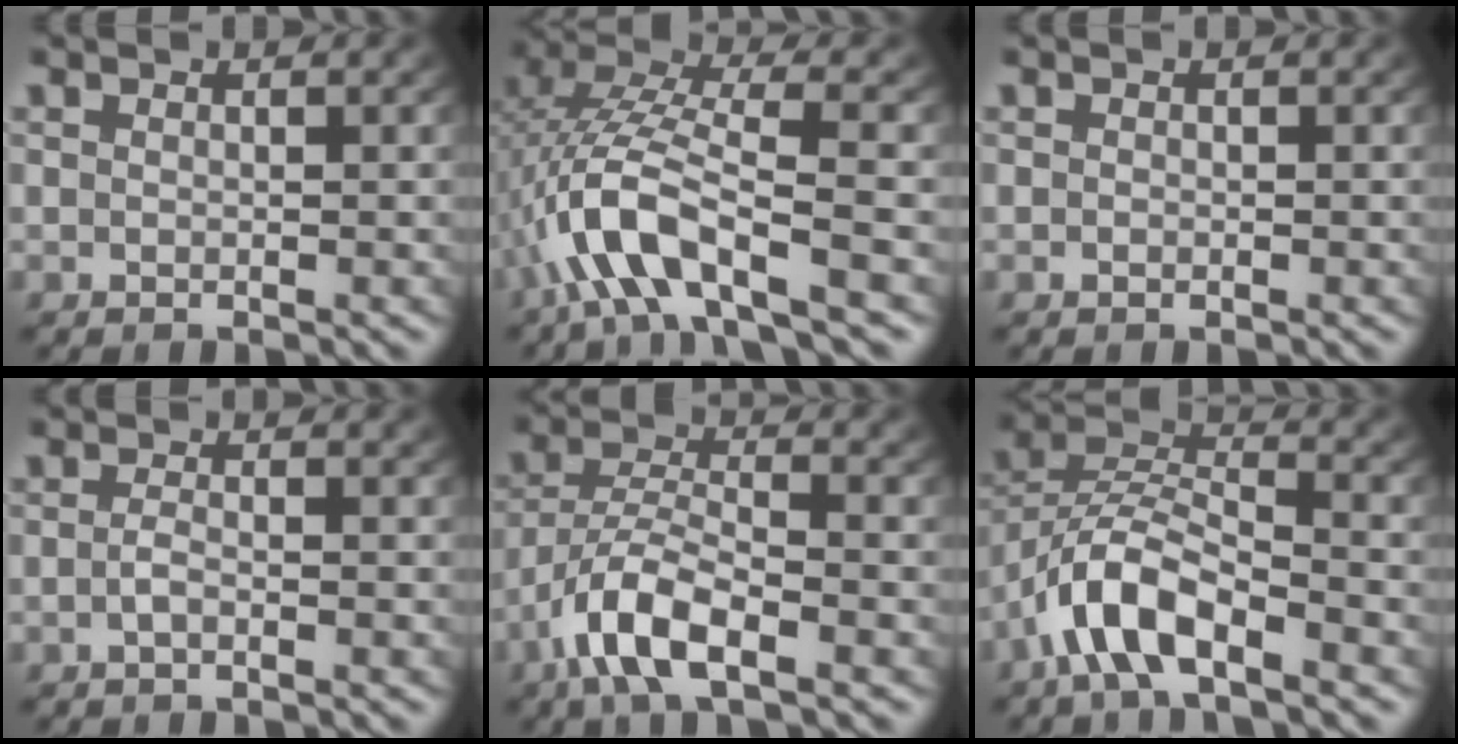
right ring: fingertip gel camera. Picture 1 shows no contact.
{"total": 6.6, "force": [-1.4, 3.2, 5.6], "torque": [-0.152, -0.019, -0.015]}
{"total": 0.0}
{"total": 1.1, "force": [-0.8, -0.1, 0.8], "torque": [-0.023, -0.009, -0.010]}
{"total": 5.1, "force": [-2.5, 1.9, 4.0], "torque": [-0.092, -0.018, -0.036]}
{"total": 6.5, "force": [-2.1, 4.2, 4.5], "torque": [-0.101, -0.013, -0.040]}